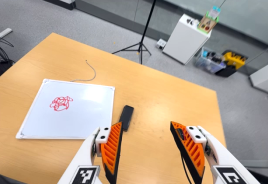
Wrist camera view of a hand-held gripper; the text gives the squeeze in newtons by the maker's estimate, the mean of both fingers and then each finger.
{"total": 0.0}